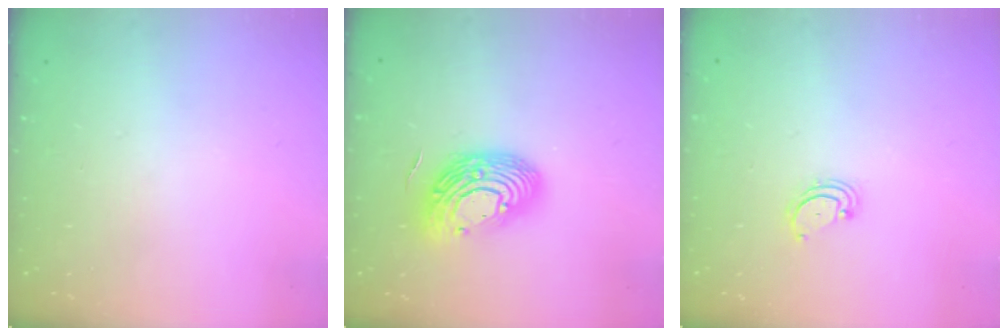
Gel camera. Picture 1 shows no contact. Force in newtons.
{"total": 15.3, "press": 15.2, "slide": 1.1}
{"total": 2.9, "press": 2.9, "slide": 0.3}